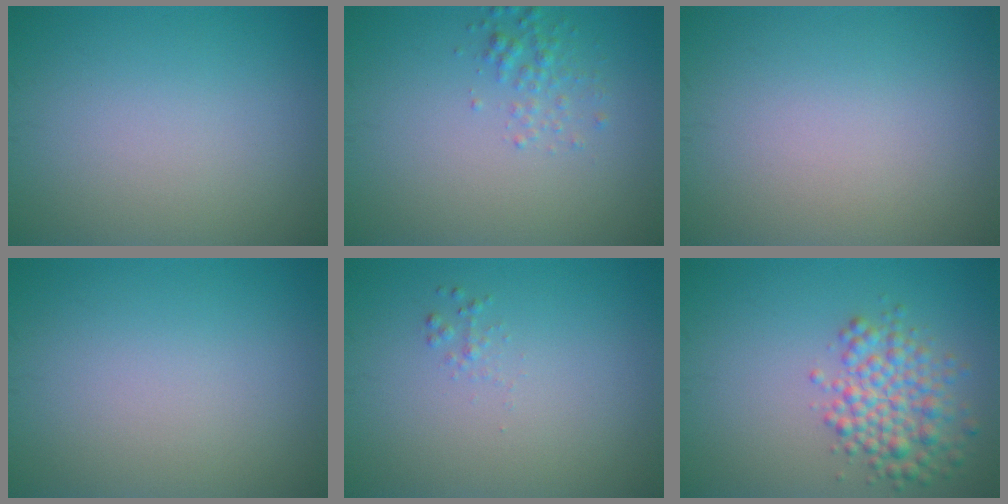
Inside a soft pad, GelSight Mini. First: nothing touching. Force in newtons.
{"total": 1.6, "press": 1.6, "slide": 0.1}
{"total": 0.0}
{"total": 0.0}
{"total": 0.6, "press": 0.6, "slide": 0.0}
{"total": 4.5, "press": 4.5, "slide": 0.2}